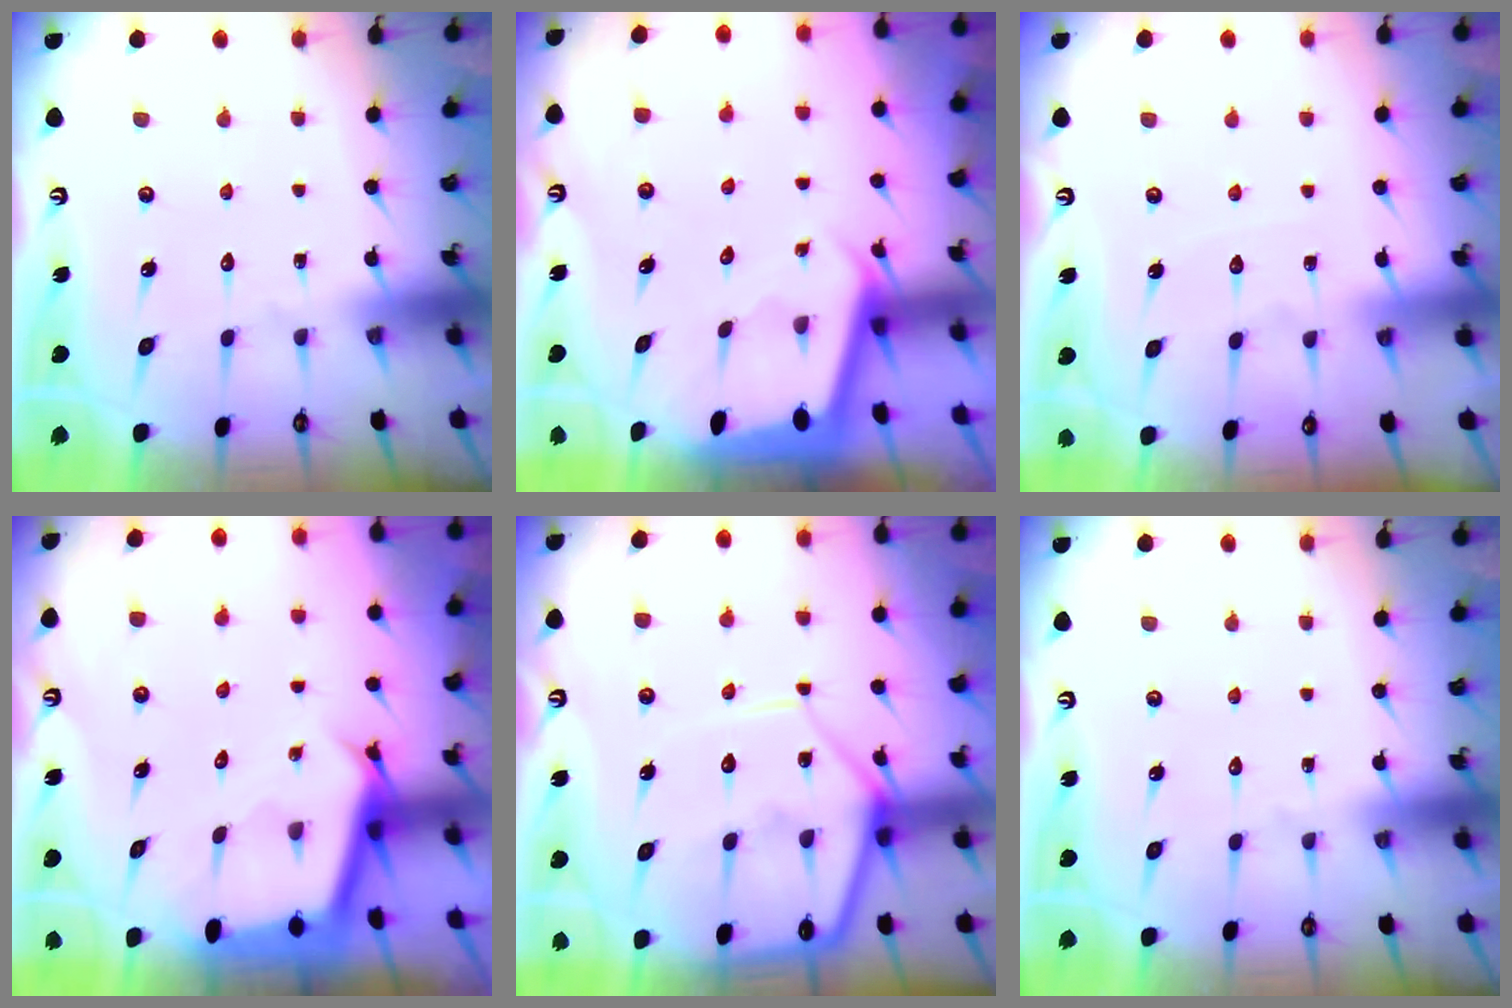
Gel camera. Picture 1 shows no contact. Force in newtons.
{"total": 1.9, "press": 1.9, "slide": 0.1}
{"total": 3.4, "press": 3.4, "slide": 0.5}
{"total": 3.0, "press": 3.0, "slide": 0.2}
{"total": 12.0, "press": 11.9, "slide": 1.0}
{"total": 0.0}